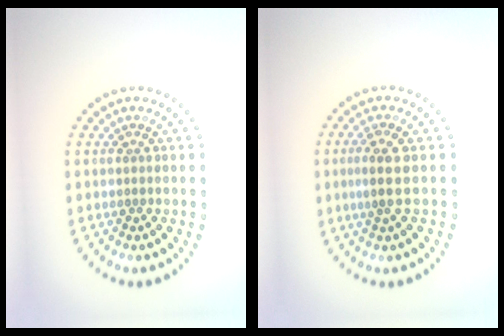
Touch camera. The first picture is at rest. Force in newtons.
{"total": 2.5, "press": 2.2, "slide": 1.1}